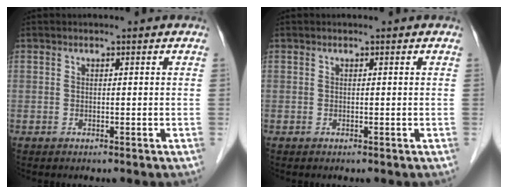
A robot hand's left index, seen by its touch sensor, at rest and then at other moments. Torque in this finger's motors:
{"motor_torque": [-0.01, 0.01, 0.00, 0.00]}